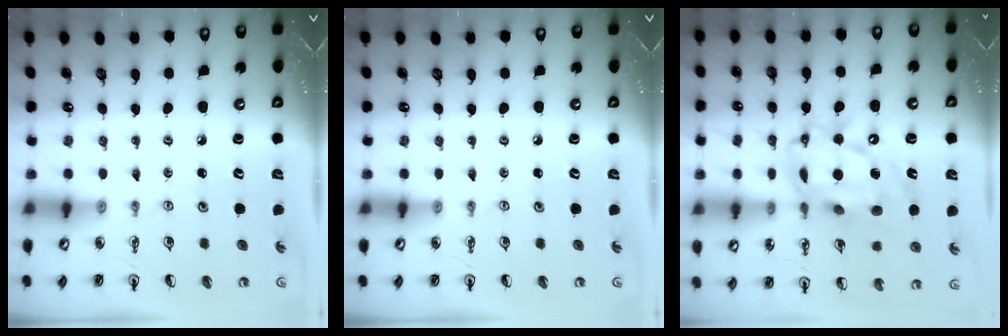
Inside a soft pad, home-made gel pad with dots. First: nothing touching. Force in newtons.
{"total": 0.0}
{"total": 18.6, "press": 18.5, "slide": 1.9}